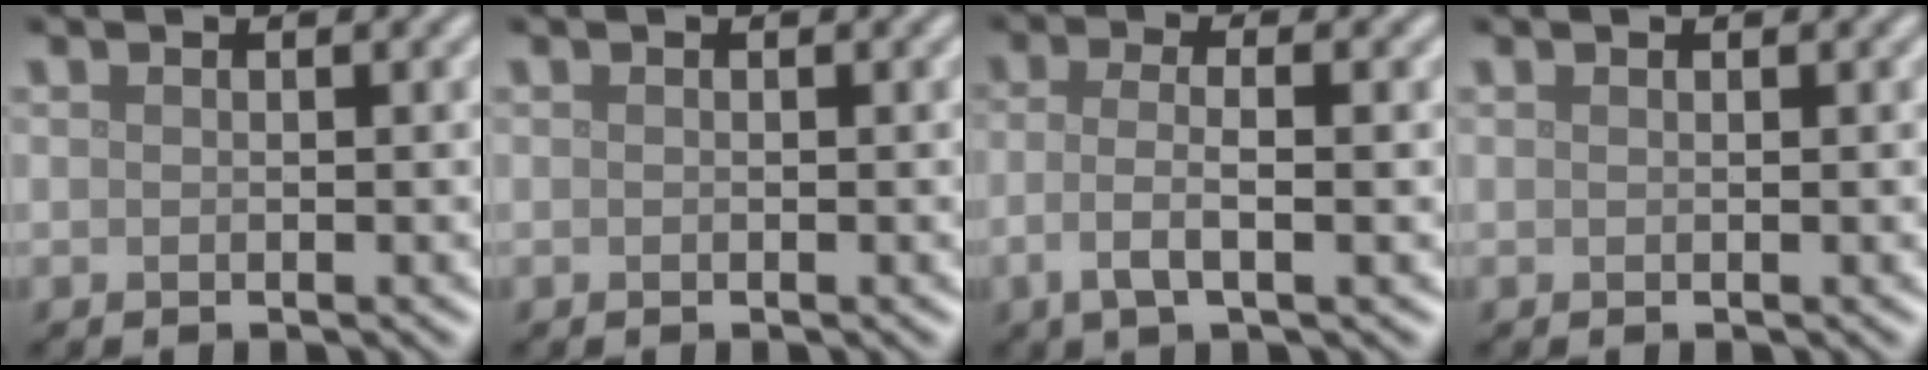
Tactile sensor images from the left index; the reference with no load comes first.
{"total": 0.0}
{"total": 3.4, "force": [-0.9, 1.0, 3.1], "torque": [-0.063, -0.001, -0.023]}
{"total": 0.0}